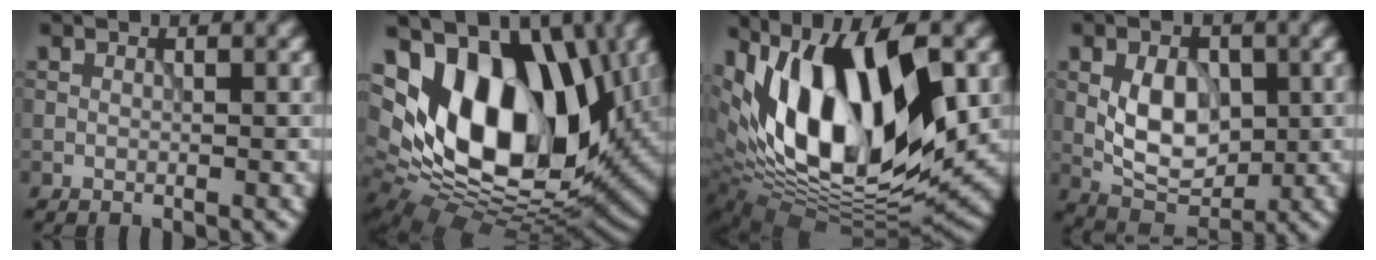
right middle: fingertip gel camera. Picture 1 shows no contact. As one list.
[{"total": 15.8, "force": [2.8, 10.1, 11.8], "torque": [-0.187, 0.005, 0.040]}, {"total": 14.5, "force": [2.1, 7.4, 12.3], "torque": [-0.210, -0.006, 0.026]}, {"total": 5.6, "force": [-0.1, 3.6, 4.3], "torque": [-0.078, -0.005, -0.001]}]